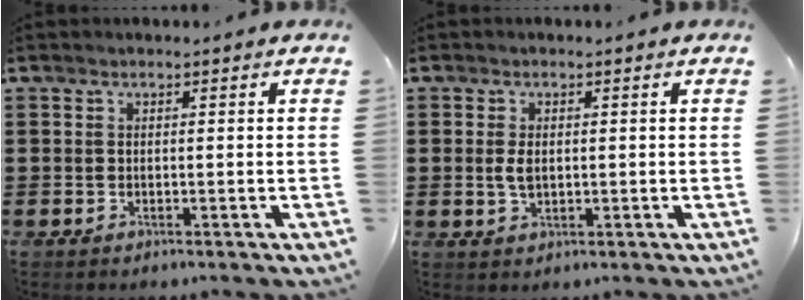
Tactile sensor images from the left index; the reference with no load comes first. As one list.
[{"total": 2.7, "force": [0.2, 1.4, 2.3], "torque": [-0.062, -0.002, -0.002]}]